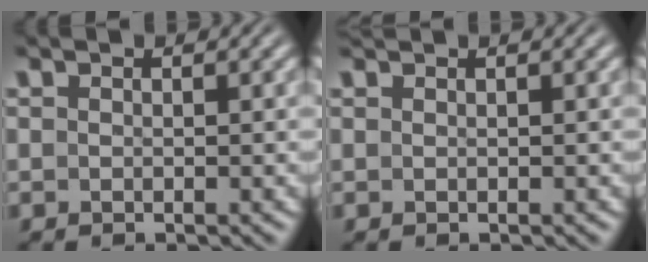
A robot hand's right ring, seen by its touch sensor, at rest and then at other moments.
{"total": 0.8, "force": [0.5, -0.6, -0.1], "torque": [0.007, 0.000, 0.012]}